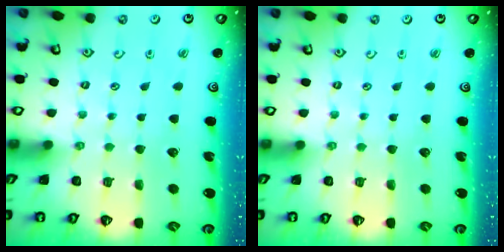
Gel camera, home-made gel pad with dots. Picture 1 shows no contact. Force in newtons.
{"total": 0.0}